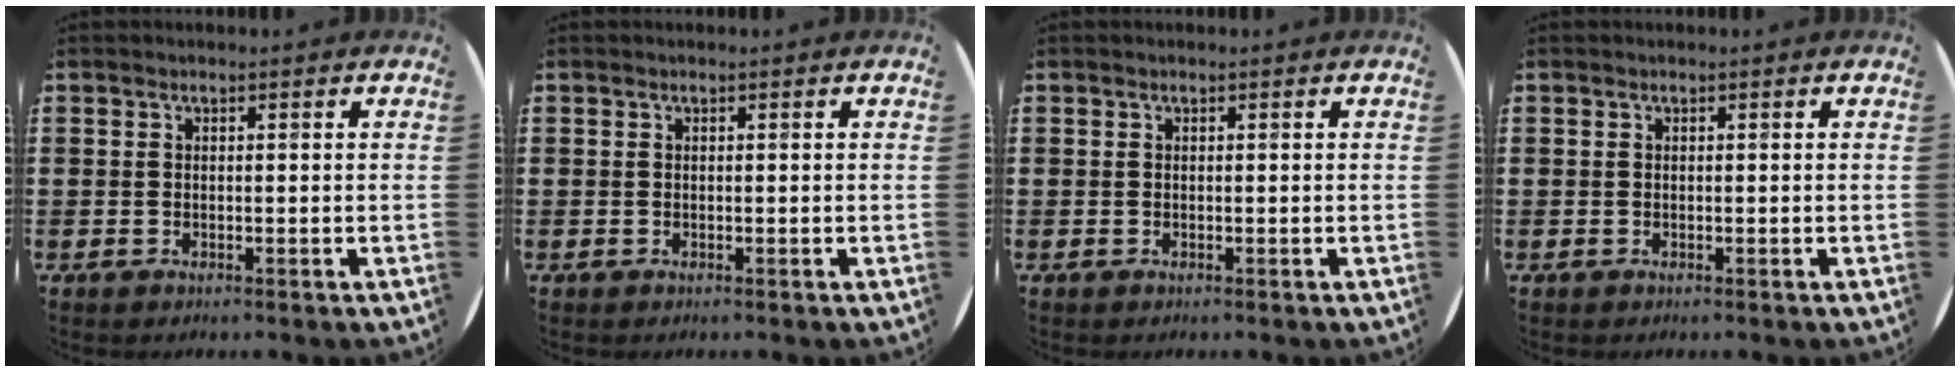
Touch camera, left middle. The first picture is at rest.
{"total": 0.0}
{"total": 0.0}
{"total": 0.0}